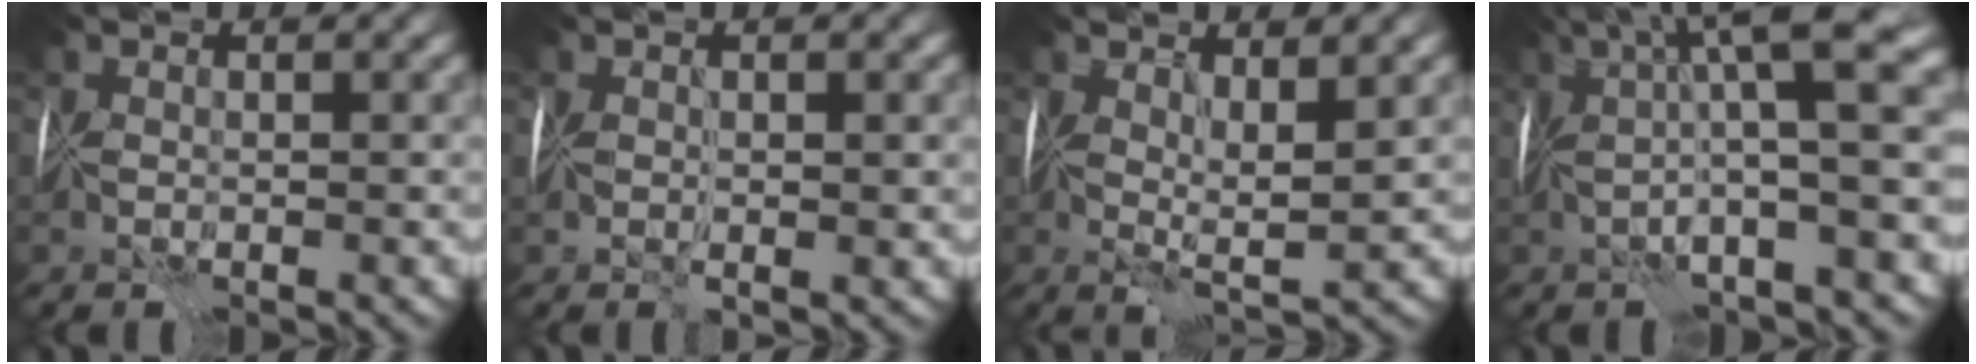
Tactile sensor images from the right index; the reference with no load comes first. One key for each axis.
{"total": 1.3, "fx": -0.1, "fy": 0.5, "fz": 1.2, "tx": -0.022, "ty": -0.005, "tz": 0.001}
{"total": 3.1, "fx": 1.4, "fy": 0.3, "fz": 2.7, "tx": -0.049, "ty": -0.012, "tz": 0.025}
{"total": 8.2, "fx": 2.3, "fy": 1.0, "fz": 7.8, "tx": -0.118, "ty": 0.024, "tz": 0.033}